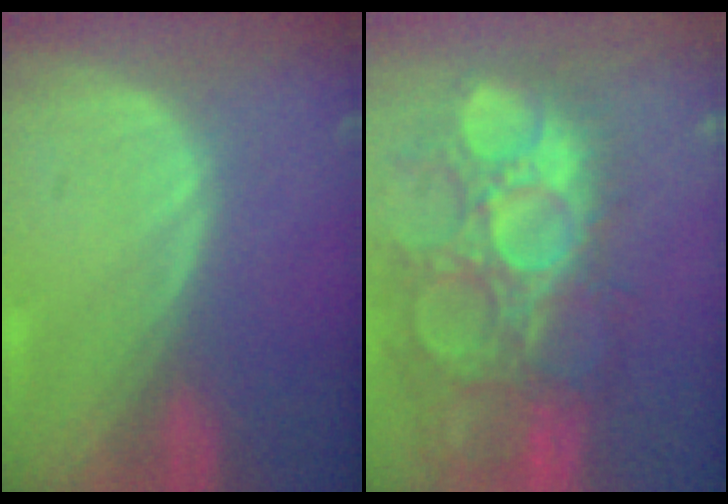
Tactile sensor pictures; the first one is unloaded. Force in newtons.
{"total": 14.2, "press": 12.7, "slide": 6.4}